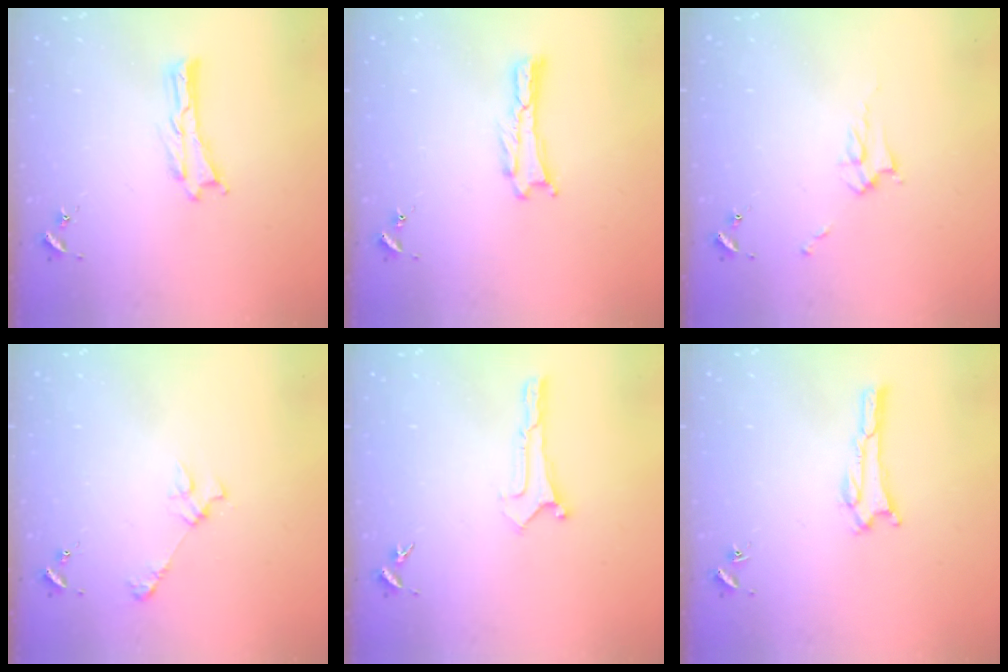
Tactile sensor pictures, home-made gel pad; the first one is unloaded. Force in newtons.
{"total": 0.0}
{"total": 2.9, "press": 2.9, "slide": 0.4}
{"total": 2.4, "press": 2.4, "slide": 0.3}
{"total": 0.0}
{"total": 1.1, "press": 1.0, "slide": 0.1}